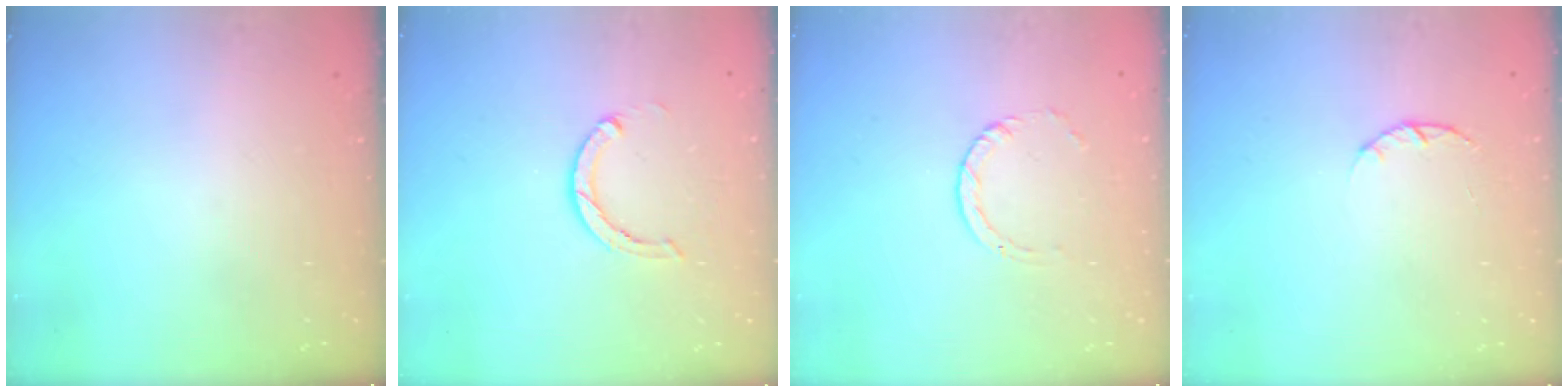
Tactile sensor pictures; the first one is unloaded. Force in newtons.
{"total": 3.9, "press": 3.8, "slide": 0.4}
{"total": 1.0, "press": 1.0, "slide": 0.1}
{"total": 1.4, "press": 1.3, "slide": 0.3}